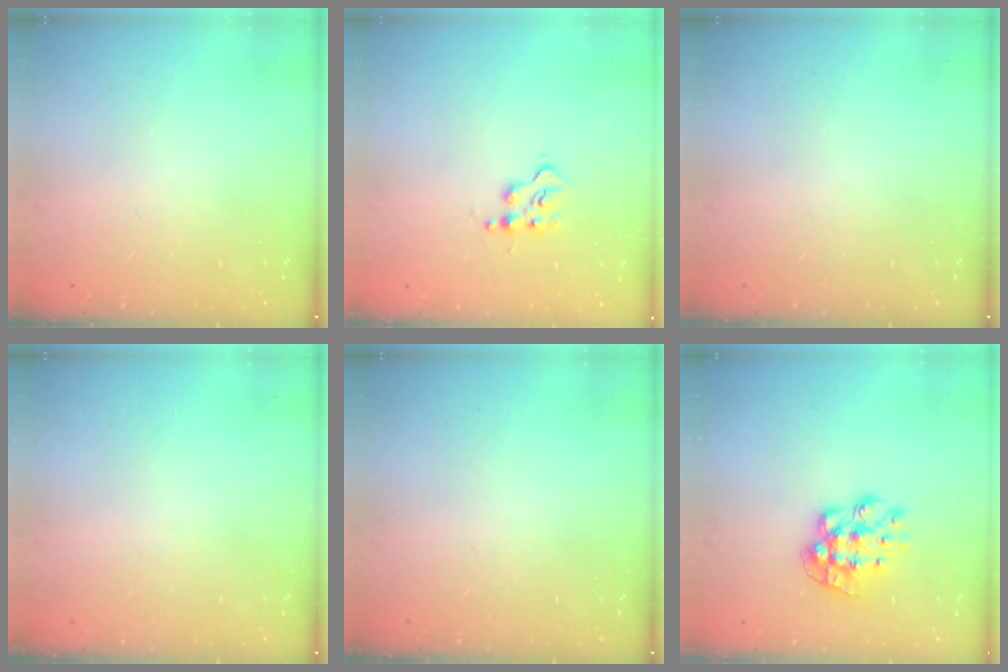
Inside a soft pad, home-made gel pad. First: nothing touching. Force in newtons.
{"total": 3.6, "press": 3.5, "slide": 0.4}
{"total": 0.0}
{"total": 0.0}
{"total": 0.0}
{"total": 9.4, "press": 9.4, "slide": 0.7}